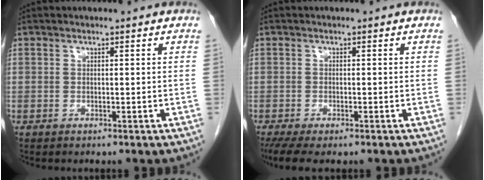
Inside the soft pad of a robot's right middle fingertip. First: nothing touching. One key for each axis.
{"total": 5.4, "fx": -3.9, "fy": 1.7, "fz": 3.4, "tx": -0.058, "ty": -0.016, "tz": -0.062}